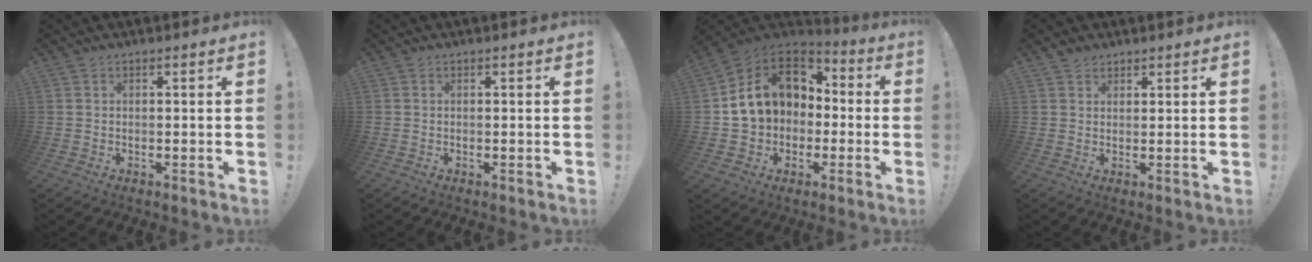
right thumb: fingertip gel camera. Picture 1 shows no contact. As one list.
[{"total": 0.0}, {"total": 16.4, "force": [3.6, 12.8, 9.6], "torque": [-0.148, 0.000, 0.081]}, {"total": 2.2, "force": [1.7, 1.4, 0.2], "torque": [0.001, -0.007, 0.031]}]